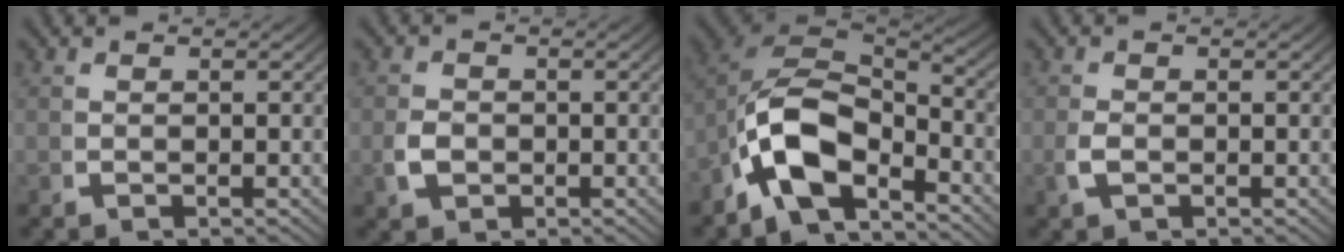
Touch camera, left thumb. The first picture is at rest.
{"total": 2.4, "force": [-0.6, 1.9, 1.3], "torque": [-0.032, -0.007, -0.007]}
{"total": 12.4, "force": [-2.2, 8.4, 8.9], "torque": [-0.206, -0.045, -0.031]}
{"total": 1.3, "force": [-0.4, 0.8, 0.9], "torque": [-0.031, -0.007, -0.004]}